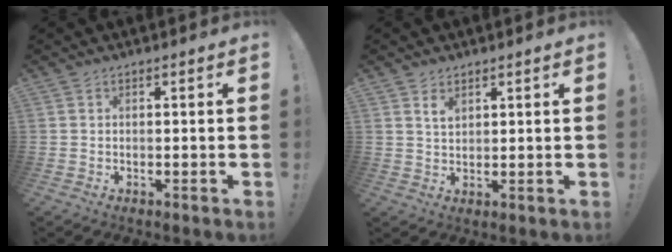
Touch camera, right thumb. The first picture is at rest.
{"total": 3.3, "force": [2.0, 1.8, 1.8], "torque": [-0.021, -0.012, 0.034]}